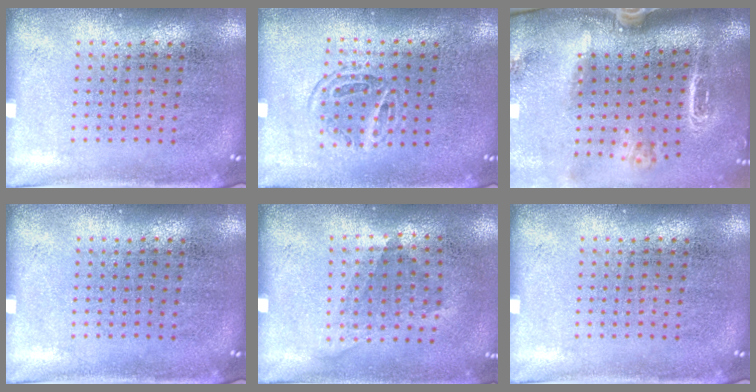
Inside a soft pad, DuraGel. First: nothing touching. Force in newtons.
{"total": 1.2, "press": 1.0, "slide": 0.7}
{"total": 2.9, "press": 2.0, "slide": 2.0}
{"total": 0.0}
{"total": 1.1, "press": 0.8, "slide": 0.7}
{"total": 0.0}